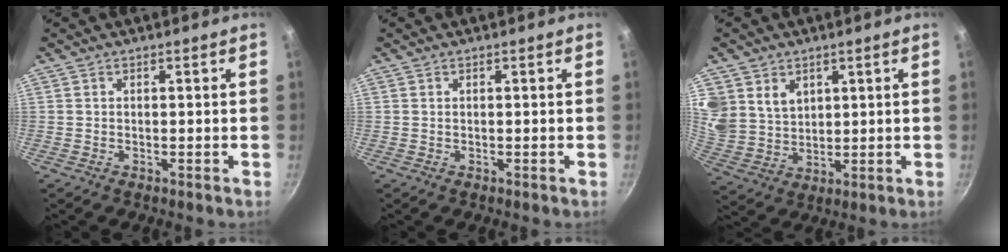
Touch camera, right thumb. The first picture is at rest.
{"total": 0.0}
{"total": 12.1, "force": [5.5, 9.5, 5.1], "torque": [-0.098, -0.014, 0.126]}